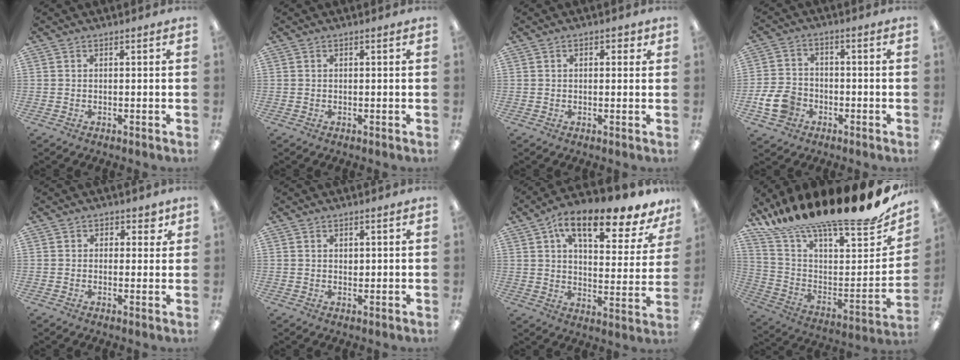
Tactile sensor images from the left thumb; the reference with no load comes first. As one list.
[{"total": 0.0}, {"total": 2.2, "force": [0.8, 1.2, 1.6], "torque": [-0.017, -0.001, 0.009]}, {"total": 8.3, "force": [-3.1, 6.3, 4.4], "torque": [-0.101, 0.019, -0.056]}, {"total": 2.7, "force": [1.1, 2.2, 1.0], "torque": [-0.005, 0.004, 0.016]}, {"total": 1.1, "force": [0.8, 0.6, 0.4], "torque": [-0.008, 0.003, 0.014]}, {"total": 15.1, "force": [10.1, 5.5, 9.8], "torque": [-0.145, -0.060, 0.164]}, {"total": 17.8, "force": [14.3, 3.6, 10.0], "torque": [-0.149, -0.122, 0.233]}]